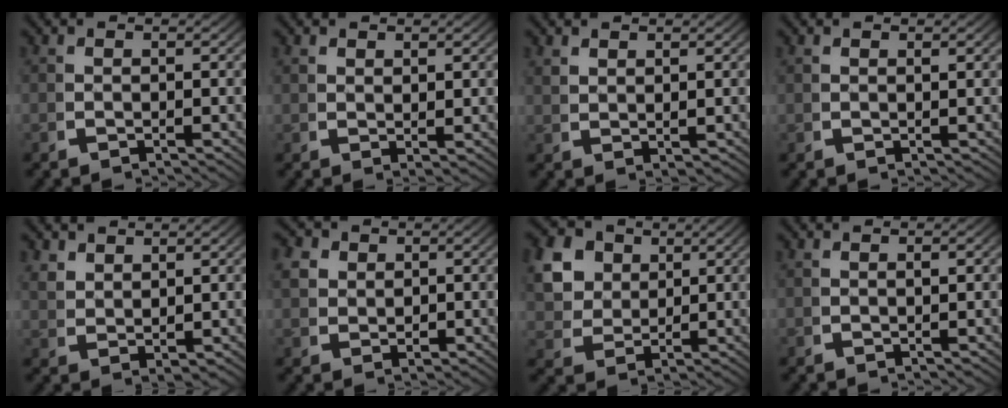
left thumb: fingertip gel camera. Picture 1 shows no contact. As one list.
[{"total": 1.3, "force": [1.3, -0.1, 0.3], "torque": [-0.003, -0.003, 0.032]}, {"total": 1.7, "force": [1.7, 0.0, 0.3], "torque": [0.000, 0.004, 0.041]}, {"total": 0.7, "force": [0.6, -0.2, 0.2], "torque": [-0.005, -0.002, 0.017]}, {"total": 2.5, "force": [2.2, 0.7, 0.7], "torque": [-0.014, -0.001, 0.054]}, {"total": 3.7, "force": [1.2, 3.0, 1.7], "torque": [-0.038, -0.011, 0.030]}, {"total": 9.2, "force": [3.0, 7.4, 4.7], "torque": [-0.117, -0.017, 0.055]}, {"total": 0.6, "force": [0.3, 0.0, 0.5], "torque": [-0.008, -0.001, 0.010]}]